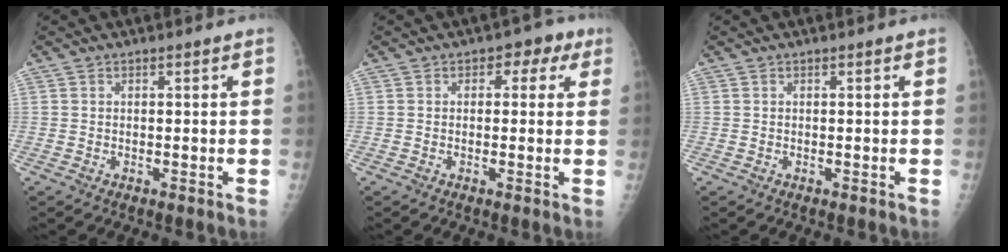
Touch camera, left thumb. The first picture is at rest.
{"total": 4.3, "force": [1.5, 3.0, 2.7], "torque": [0.006, 0.005, 0.006]}
{"total": 0.0}